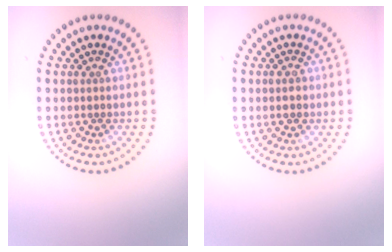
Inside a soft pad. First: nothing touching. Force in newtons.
{"total": 1.8, "press": 1.8, "slide": 0.3}